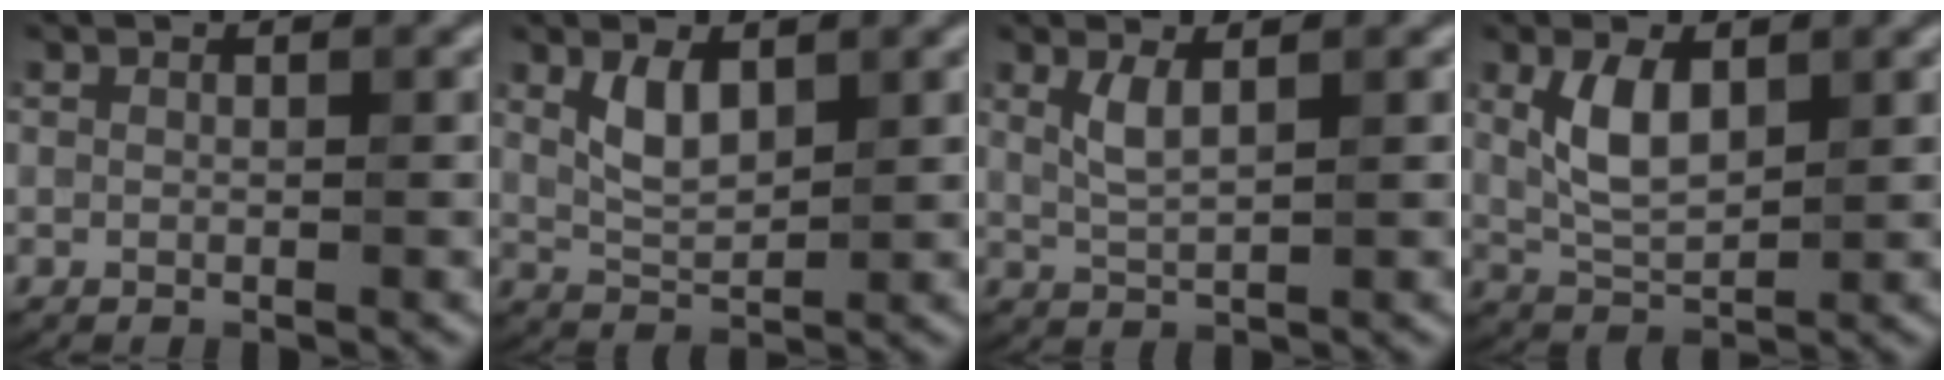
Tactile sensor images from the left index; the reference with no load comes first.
{"total": 2.9, "force": [1.1, 1.3, 2.3], "torque": [-0.053, -0.005, 0.025]}
{"total": 1.9, "force": [0.8, 0.5, 1.7], "torque": [-0.041, -0.006, 0.018]}
{"total": 4.0, "force": [1.0, 1.9, 3.3], "torque": [-0.075, -0.003, 0.023]}